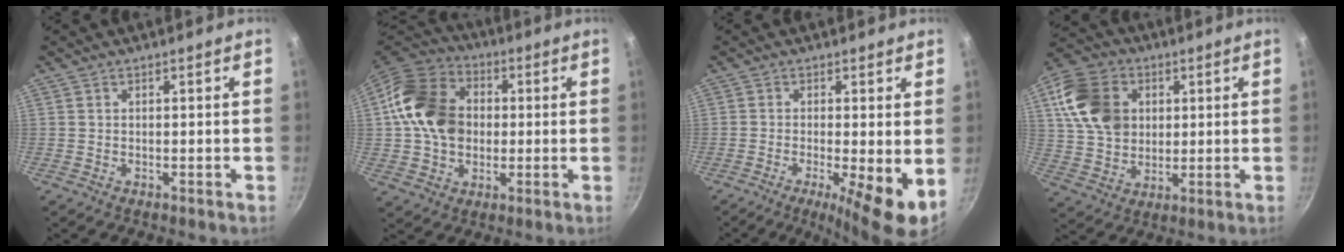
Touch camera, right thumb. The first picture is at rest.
{"total": 17.0, "force": [1.3, 13.4, 10.4], "torque": [-0.167, 0.022, 0.012]}
{"total": 8.6, "force": [-1.6, 1.7, 8.3], "torque": [-0.128, -0.009, -0.026]}
{"total": 14.7, "force": [4.1, 11.6, 8.1], "torque": [-0.128, -0.003, 0.075]}